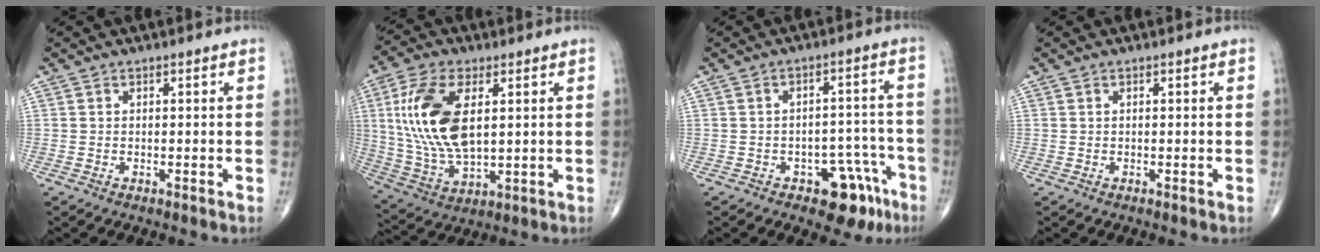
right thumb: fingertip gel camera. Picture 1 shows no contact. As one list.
[{"total": 16.9, "force": [3.4, 8.4, 14.2], "torque": [-0.289, -0.010, 0.070]}, {"total": 9.3, "force": [-5.3, 5.0, 5.7], "torque": [-0.035, 0.046, -0.066]}, {"total": 0.0}]